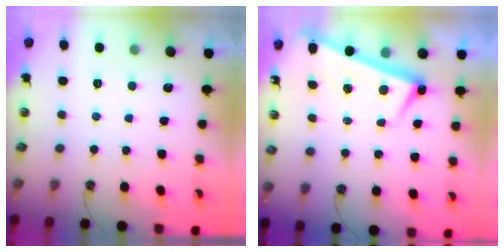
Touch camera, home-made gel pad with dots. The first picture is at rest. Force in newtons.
{"total": 2.6, "press": 2.5, "slide": 0.7}